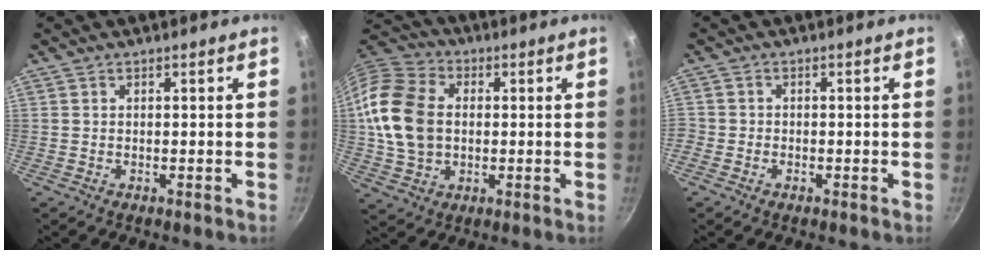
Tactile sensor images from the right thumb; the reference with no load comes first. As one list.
[{"total": 15.2, "force": [0.9, 11.2, 10.3], "torque": [-0.179, 0.014, 0.008]}, {"total": 1.8, "force": [-1.0, 1.3, 0.5], "torque": [-0.012, 0.006, -0.024]}]